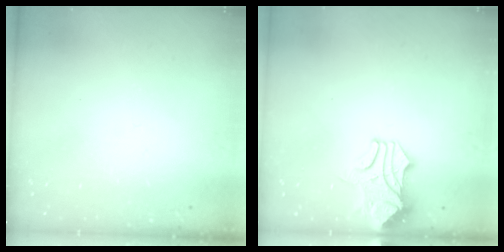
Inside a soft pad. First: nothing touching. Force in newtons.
{"total": 1.9, "press": 1.9, "slide": 0.1}